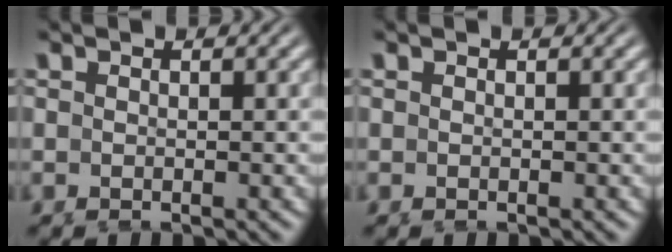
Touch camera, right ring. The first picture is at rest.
{"total": 0.0}